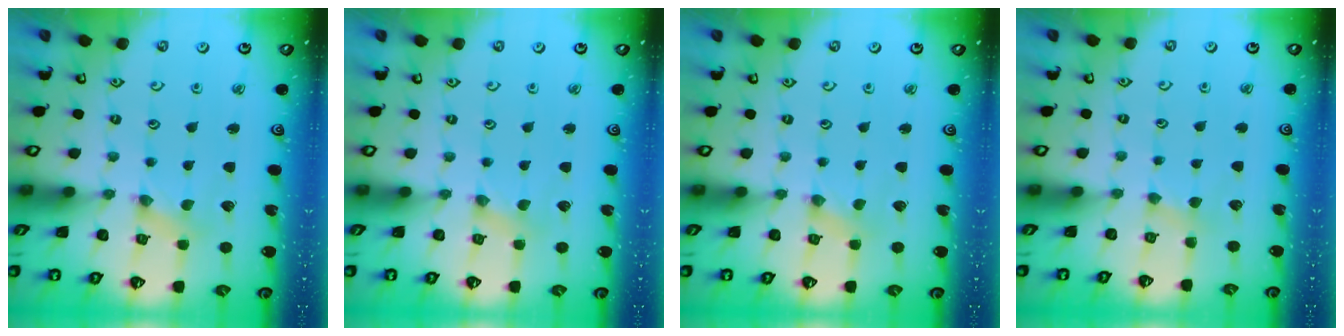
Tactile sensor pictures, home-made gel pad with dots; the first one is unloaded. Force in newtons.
{"total": 0.0}
{"total": 0.0}
{"total": 2.4, "press": 2.4, "slide": 0.3}